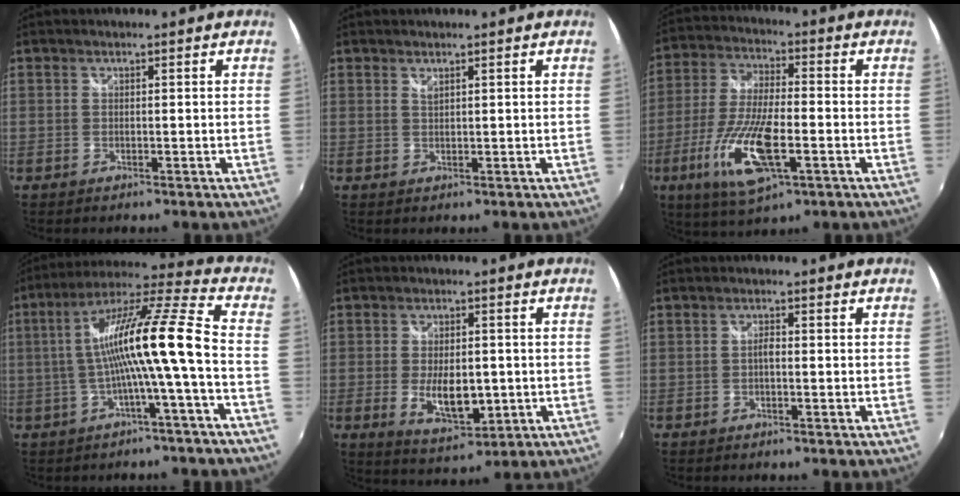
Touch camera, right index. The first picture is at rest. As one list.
[{"total": 0.8, "force": [0.7, 0.2, 0.4], "torque": [-0.007, 0.000, 0.012]}, {"total": 15.3, "force": [-5.6, 4.7, 13.5], "torque": [-0.284, -0.022, -0.104]}, {"total": 14.9, "force": [-2.4, -0.7, 14.6], "torque": [-0.257, 0.010, -0.039]}, {"total": 9.4, "force": [-1.6, 4.7, 8.0], "torque": [-0.152, -0.014, -0.019]}, {"total": 1.3, "force": [-0.3, 0.5, 1.1], "torque": [-0.022, 0.004, -0.008]}]